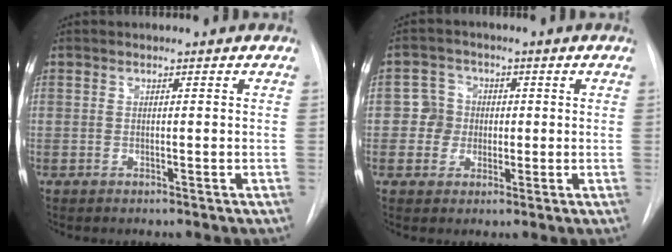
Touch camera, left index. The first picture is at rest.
{"total": 4.3, "force": [-0.2, 4.2, 0.6], "torque": [-0.005, 0.016, -0.001]}